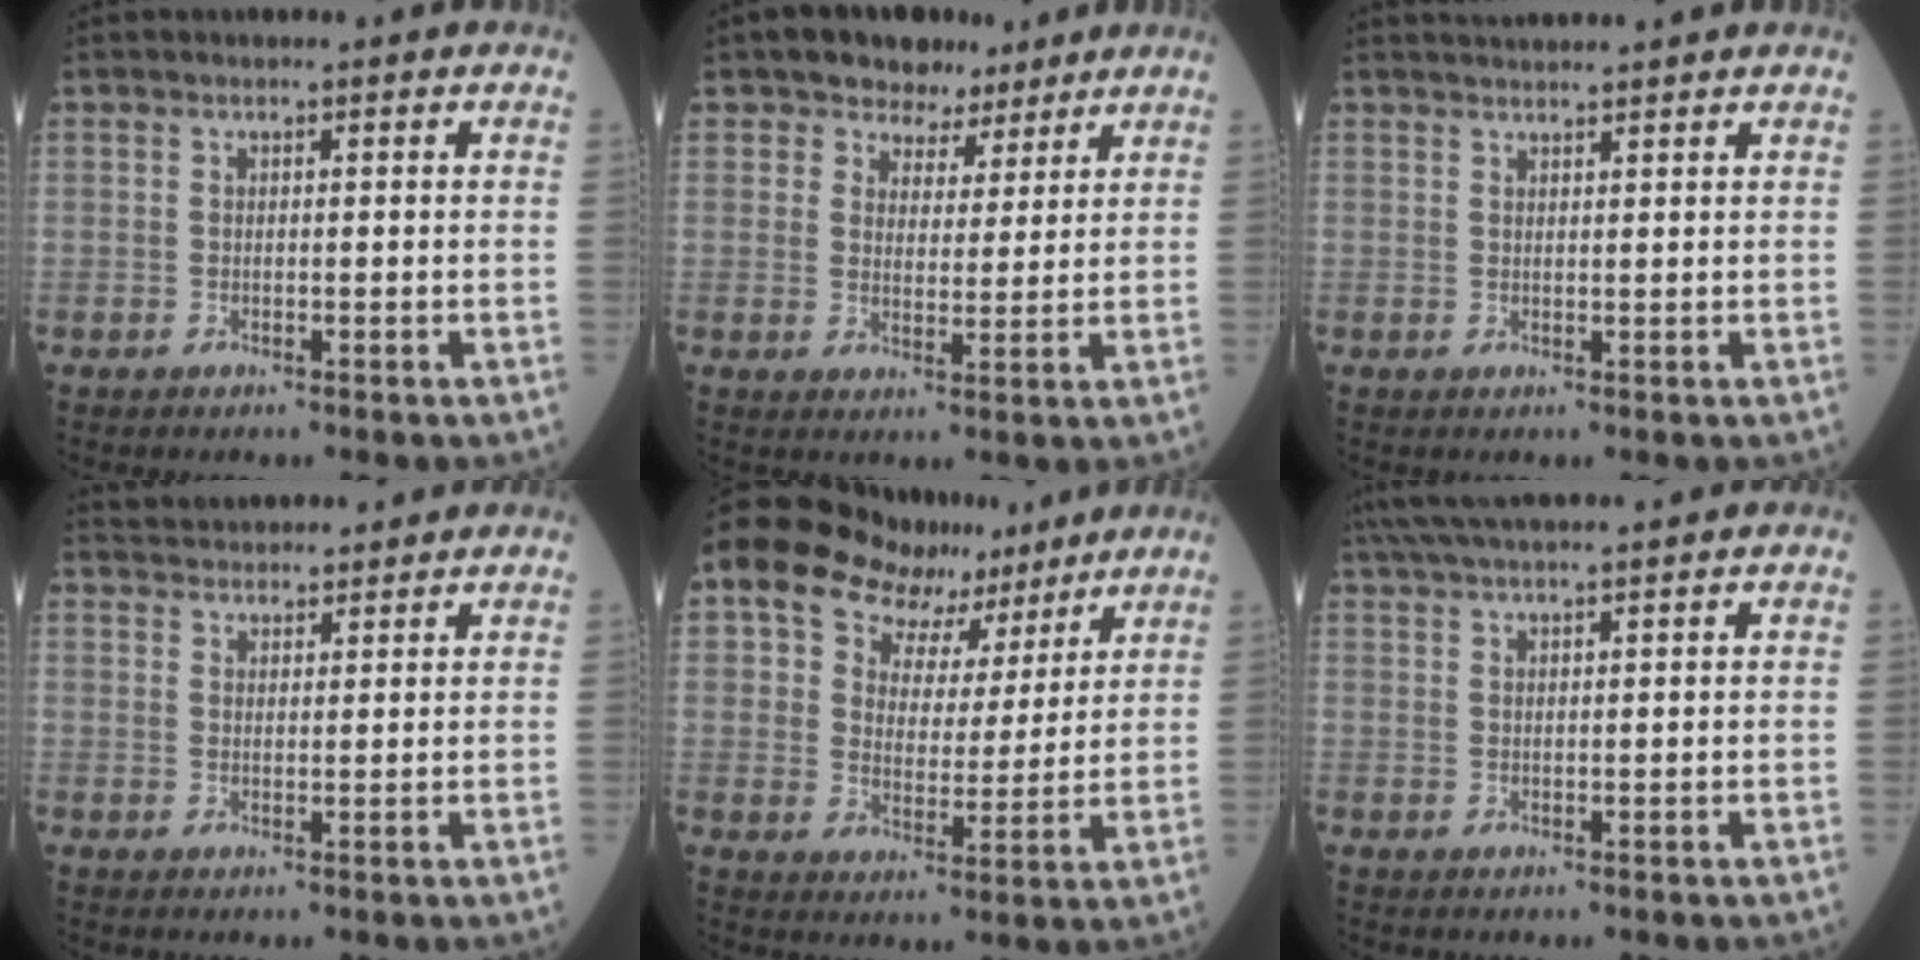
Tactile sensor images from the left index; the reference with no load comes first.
{"total": 5.7, "force": [4.3, 3.6, 1.1], "torque": [-0.013, 0.015, 0.069]}
{"total": 4.4, "force": [4.2, -0.3, 1.3], "torque": [-0.017, 0.031, 0.063]}
{"total": 7.6, "force": [7.3, 1.2, 1.5], "torque": [-0.026, 0.032, 0.110]}
{"total": 12.4, "force": [9.5, 7.0, 3.7], "torque": [-0.064, 0.030, 0.140]}
{"total": 9.8, "force": [8.6, -0.3, 4.7], "torque": [-0.081, 0.034, 0.132]}